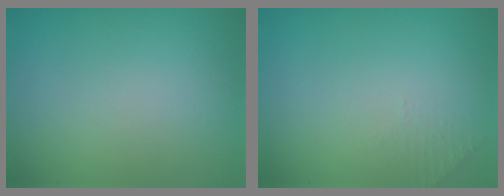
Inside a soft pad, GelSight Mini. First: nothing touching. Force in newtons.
{"total": 1.0, "press": 0.9, "slide": 0.3}